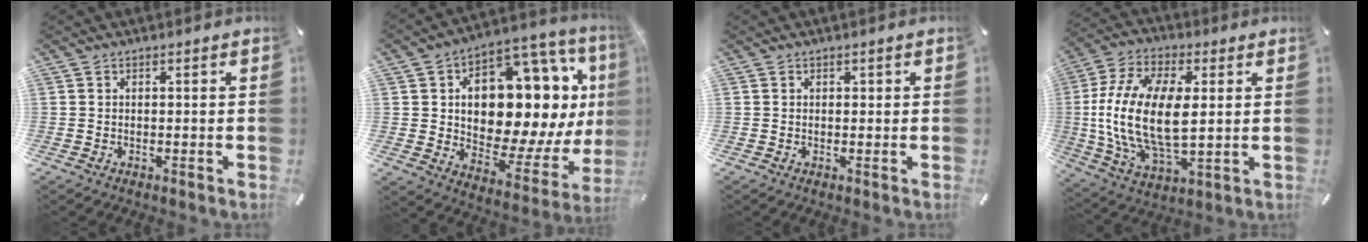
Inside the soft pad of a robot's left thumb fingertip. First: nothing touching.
{"total": 21.0, "force": [5.1, 12.5, 16.0], "torque": [-0.243, -0.056, 0.083]}
{"total": 0.6, "force": [0.1, 0.6, 0.1], "torque": [-0.001, 0.005, 0.000]}
{"total": 18.0, "force": [1.8, 9.9, 14.9], "torque": [-0.330, -0.001, 0.032]}